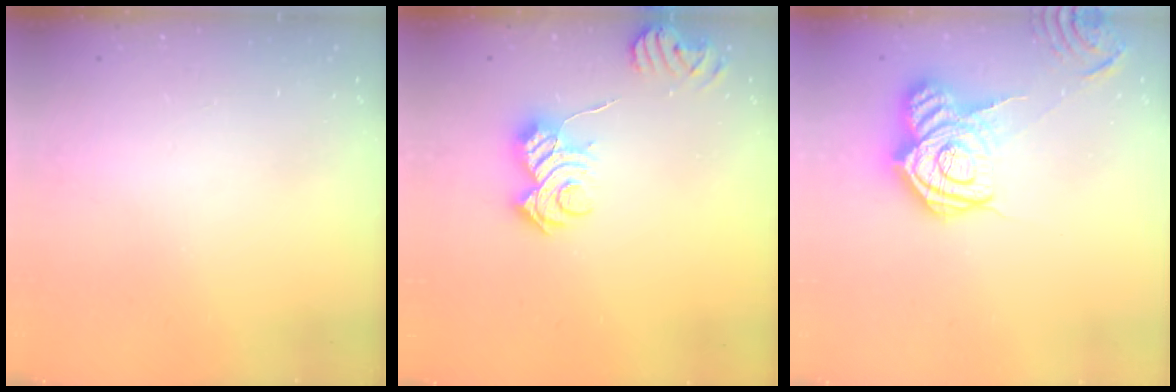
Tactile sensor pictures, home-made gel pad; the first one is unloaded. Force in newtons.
{"total": 8.5, "press": 8.5, "slide": 0.7}
{"total": 17.5, "press": 17.5, "slide": 1.3}